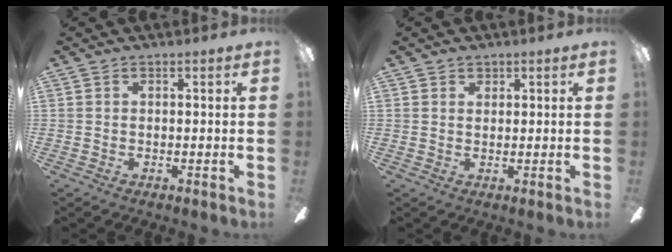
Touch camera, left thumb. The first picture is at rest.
{"total": 1.3, "force": [1.0, 0.8, 0.3], "torque": [0.002, -0.001, 0.018]}